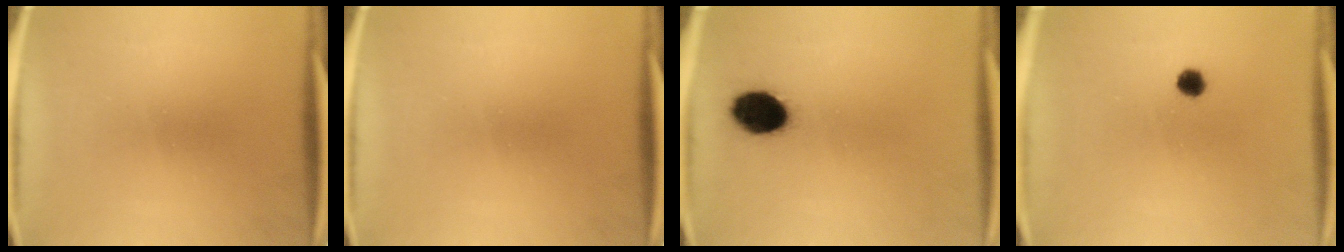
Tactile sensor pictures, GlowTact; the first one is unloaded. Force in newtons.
{"total": 0.0}
{"total": 9.4}
{"total": 1.8}